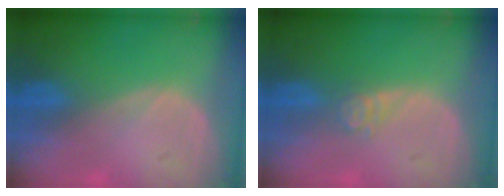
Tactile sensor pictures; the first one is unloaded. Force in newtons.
{"total": 2.7, "press": 2.2, "slide": 1.5}